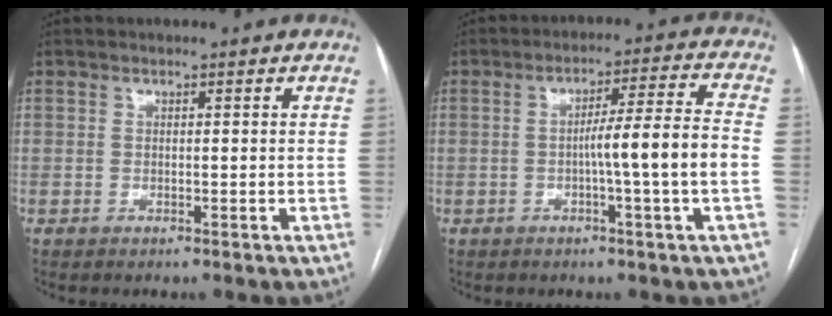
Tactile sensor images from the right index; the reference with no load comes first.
{"total": 9.2, "force": [-1.6, -1.2, 9.0], "torque": [-0.141, 0.009, -0.026]}